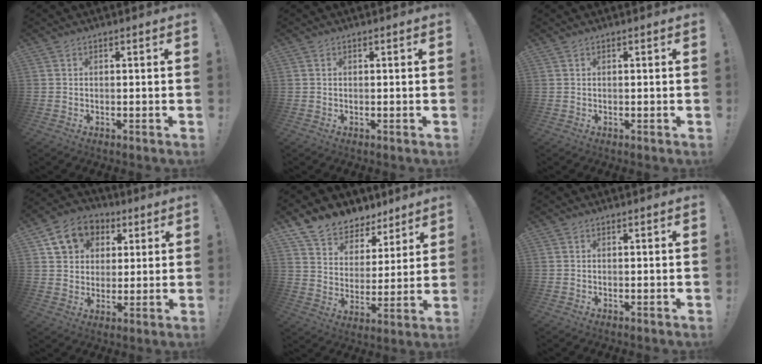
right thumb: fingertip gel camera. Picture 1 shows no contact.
{"total": 0.0}
{"total": 0.0}
{"total": 11.9, "force": [5.1, 9.7, 4.6], "torque": [-0.064, -0.018, 0.101]}
{"total": 9.8, "force": [8.0, 5.5, 1.4], "torque": [-0.039, -0.067, 0.153]}
{"total": 0.0}